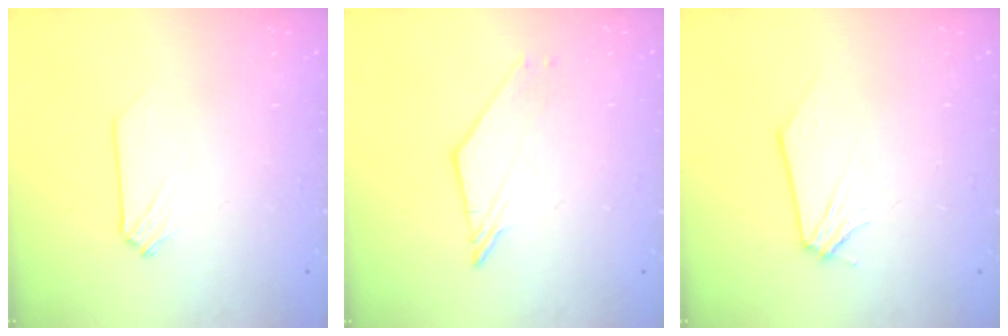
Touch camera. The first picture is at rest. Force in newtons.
{"total": 2.7, "press": 2.7, "slide": 0.2}
{"total": 0.0}